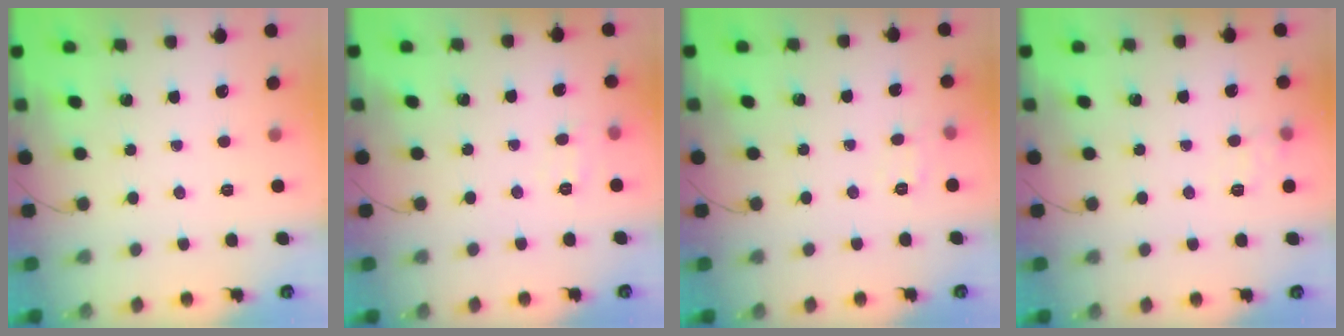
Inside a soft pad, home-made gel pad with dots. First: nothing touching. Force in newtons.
{"total": 6.1, "press": 6.0, "slide": 1.3}
{"total": 5.7, "press": 5.5, "slide": 1.5}
{"total": 8.0, "press": 7.8, "slide": 1.6}